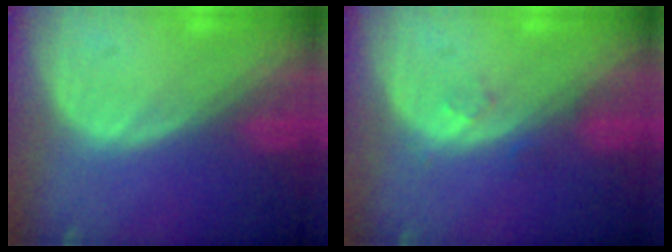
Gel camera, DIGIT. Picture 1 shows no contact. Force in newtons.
{"total": 1.4, "press": 1.4, "slide": 0.1}